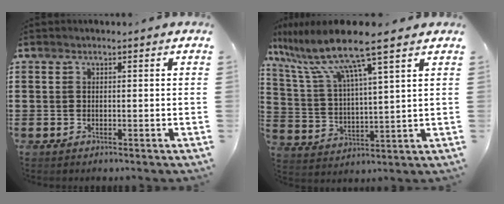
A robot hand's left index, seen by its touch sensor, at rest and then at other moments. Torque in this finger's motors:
{"motor_torque": [2.14, 0.00, 0.63, 0.21]}